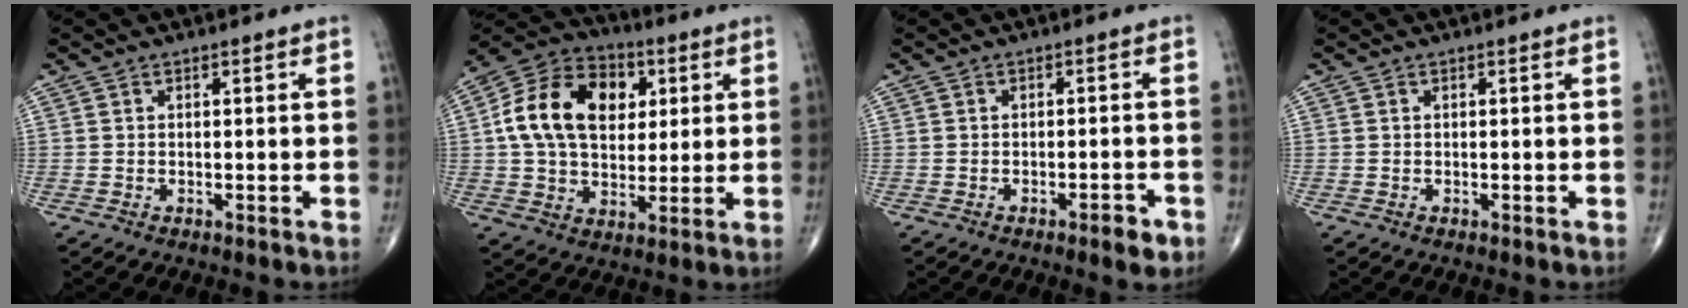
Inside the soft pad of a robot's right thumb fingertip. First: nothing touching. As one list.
[{"total": 18.3, "force": [3.8, 12.9, 12.5], "torque": [-0.199, 0.011, 0.060]}, {"total": 3.4, "force": [-2.0, 1.1, 2.5], "torque": [-0.030, 0.008, -0.025]}, {"total": 0.0}]